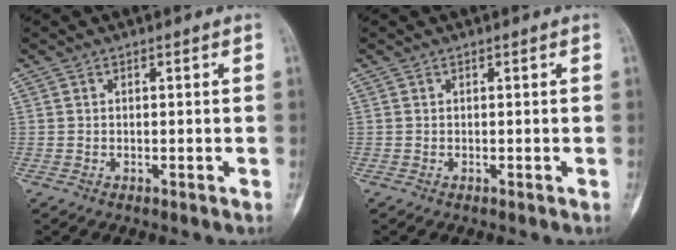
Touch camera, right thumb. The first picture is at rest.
{"total": 0.0}